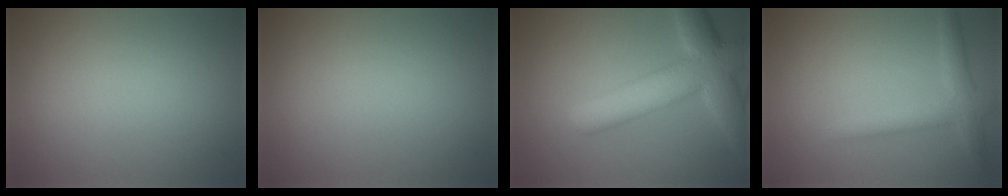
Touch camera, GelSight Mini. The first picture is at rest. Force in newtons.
{"total": 0.0}
{"total": 7.6, "press": 7.5, "slide": 0.7}
{"total": 2.9, "press": 2.9, "slide": 0.2}